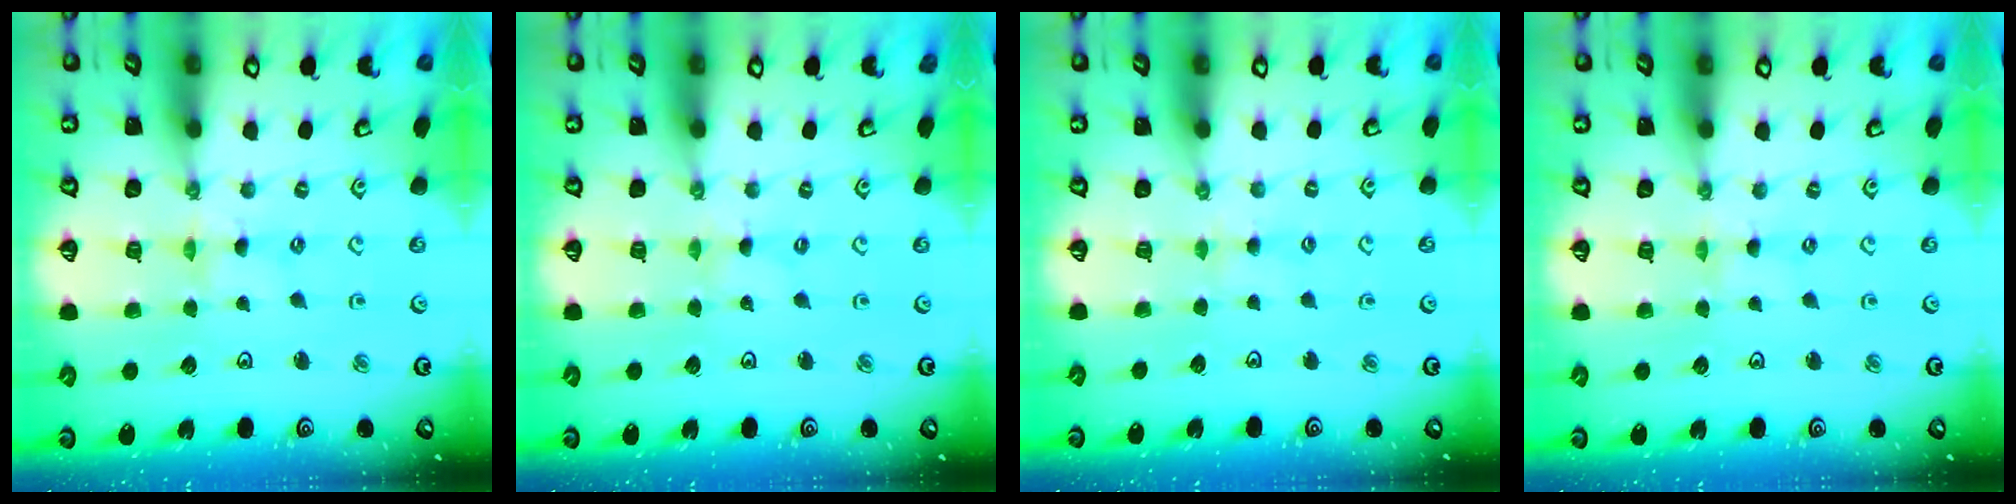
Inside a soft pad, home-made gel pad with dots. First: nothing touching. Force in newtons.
{"total": 0.0}
{"total": 2.6, "press": 2.6, "slide": 0.4}
{"total": 0.0}